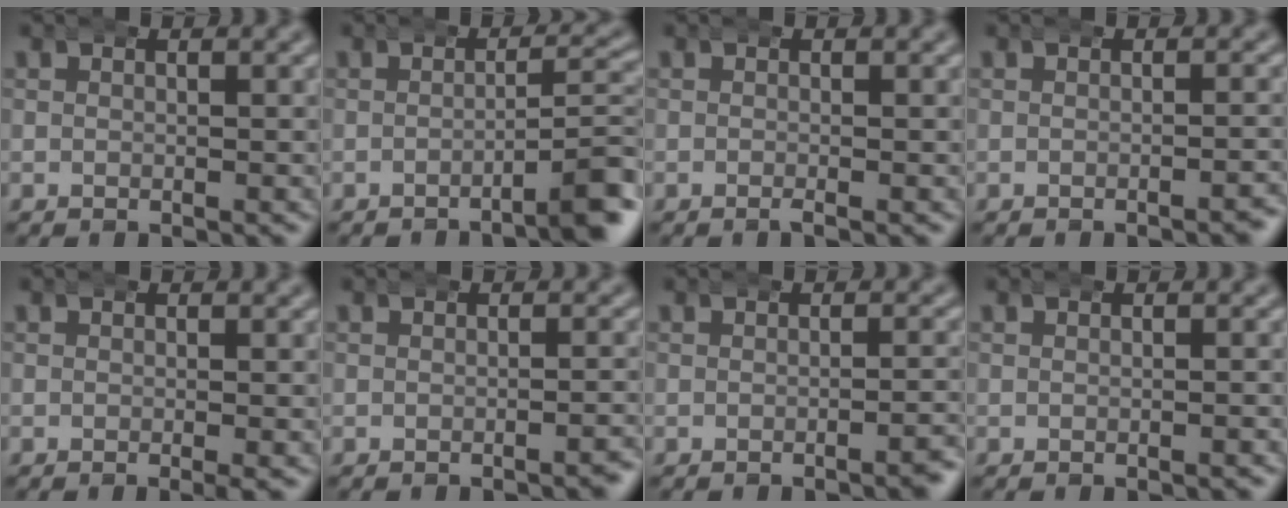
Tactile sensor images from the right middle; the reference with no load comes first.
{"total": 4.3, "force": [-2.3, 0.6, 3.6], "torque": [-0.041, 0.007, -0.042]}
{"total": 0.5, "force": [-0.4, -0.1, 0.4], "torque": [-0.004, 0.001, -0.008]}
{"total": 1.1, "force": [-0.9, 0.0, 0.5], "torque": [-0.003, 0.005, -0.018]}
{"total": 0.7, "force": [-0.2, -0.2, 0.6], "torque": [-0.009, 0.001, -0.006]}
{"total": 1.1, "force": [-0.9, 0.0, 0.6], "torque": [-0.004, 0.005, -0.019]}
{"total": 1.5, "force": [-1.1, 0.1, 1.0], "torque": [-0.009, 0.005, -0.023]}
{"total": 0.0}